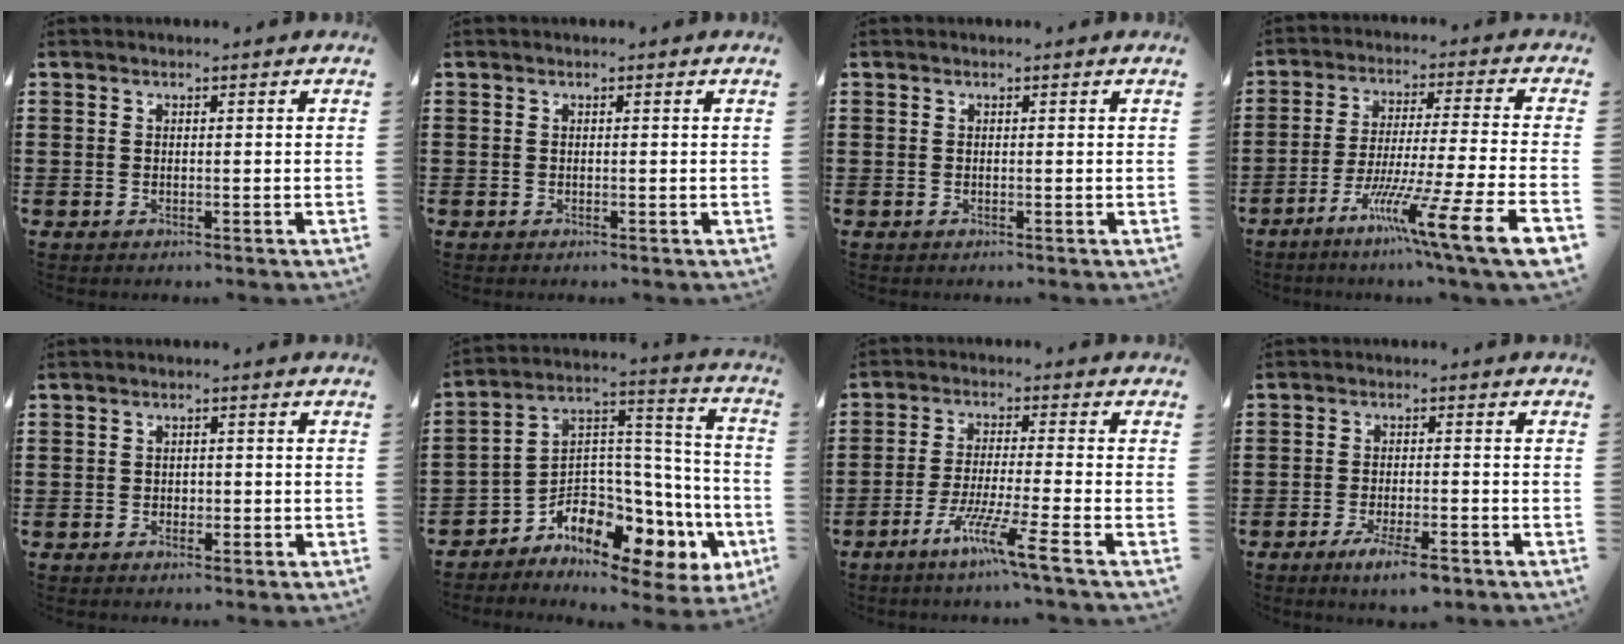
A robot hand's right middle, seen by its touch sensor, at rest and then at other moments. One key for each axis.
{"total": 0.0}
{"total": 0.0}
{"total": 12.4, "fx": -8.1, "fy": -0.8, "fz": 9.4, "tx": -0.162, "ty": -0.007, "tz": -0.150}
{"total": 1.1, "fx": -0.5, "fy": 0.7, "fz": 0.7, "tx": -0.016, "ty": -0.002, "tz": -0.010}
{"total": 7.5, "fx": -5.9, "fy": 3.5, "fz": 3.0, "tx": -0.071, "ty": -0.028, "tz": -0.113}
{"total": 7.9, "fx": -5.3, "fy": -0.6, "fz": 5.8, "tx": -0.114, "ty": -0.016, "tz": -0.101}
{"total": 4.9, "fx": -3.2, "fy": 0.9, "fz": 3.6, "tx": -0.070, "ty": -0.005, "tz": -0.055}